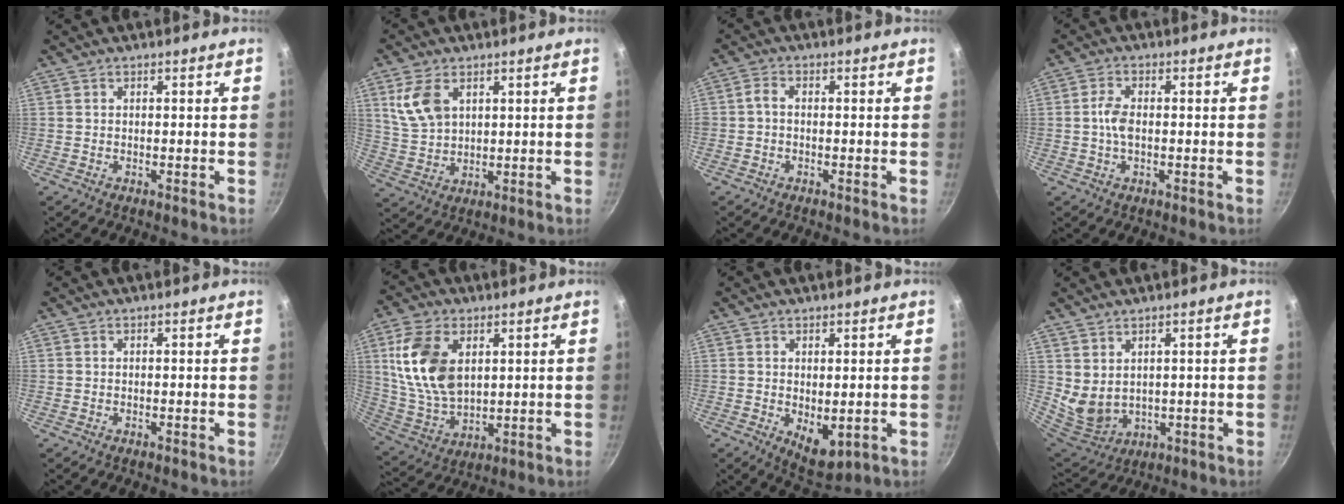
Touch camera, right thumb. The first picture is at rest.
{"total": 8.3, "force": [3.4, 5.2, 5.5], "torque": [-0.100, -0.013, 0.077]}
{"total": 2.0, "force": [-0.6, 1.3, 1.5], "torque": [-0.033, 0.012, -0.018]}
{"total": 3.9, "force": [-0.3, 2.1, 3.3], "torque": [-0.068, 0.008, -0.011]}
{"total": 0.0}
{"total": 15.4, "force": [4.1, 9.5, 11.4], "torque": [-0.202, -0.015, 0.093]}
{"total": 6.0, "force": [-0.1, 3.2, 5.1], "torque": [-0.057, -0.017, 0.012]}
{"total": 6.8, "force": [2.7, 4.8, 4.0], "torque": [-0.067, -0.030, 0.075]}